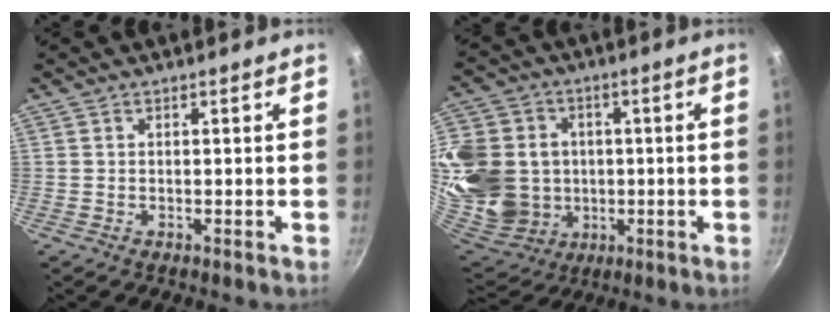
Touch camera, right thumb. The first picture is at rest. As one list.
[{"total": 25.7, "force": [0.7, 22.3, 12.8], "torque": [-0.303, 0.019, 0.032]}]